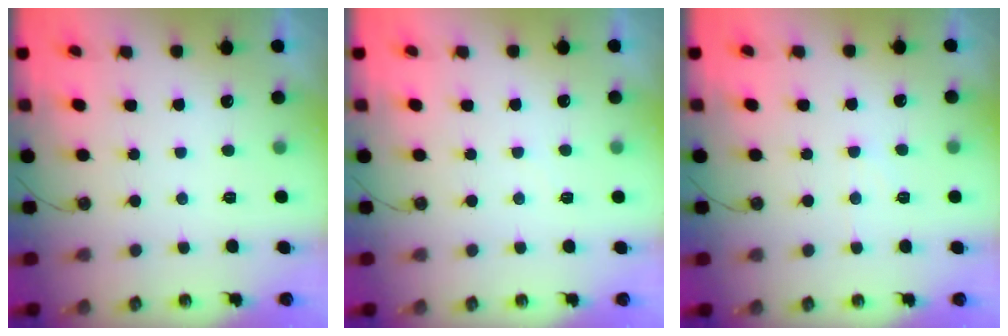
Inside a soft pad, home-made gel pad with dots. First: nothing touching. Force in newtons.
{"total": 3.4, "press": 3.4, "slide": 0.4}
{"total": 5.5, "press": 5.4, "slide": 0.7}